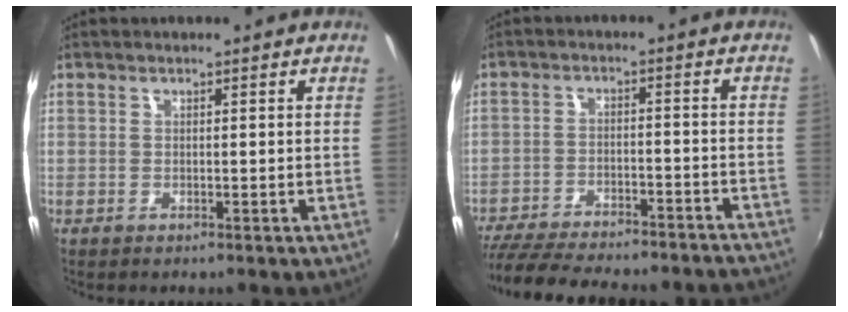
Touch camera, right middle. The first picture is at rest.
{"total": 24.0, "force": [-21.0, 5.5, 10.3], "torque": [-0.208, -0.021, -0.285]}